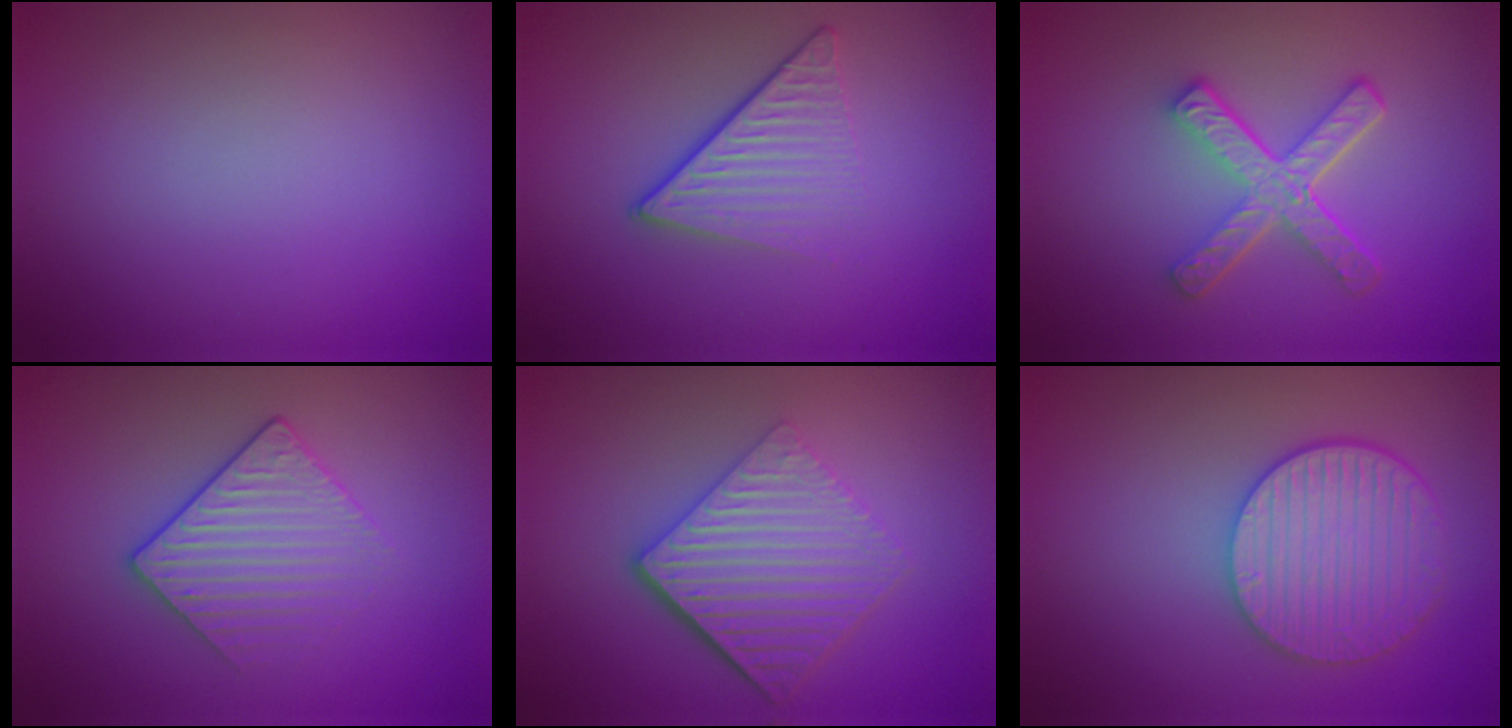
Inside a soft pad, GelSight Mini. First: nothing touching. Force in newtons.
{"total": 4.8, "press": 3.0, "slide": 3.7}
{"total": 5.0, "press": 3.6, "slide": 3.5}
{"total": 3.1, "press": 2.9, "slide": 1.2}
{"total": 6.7, "press": 4.4, "slide": 5.1}
{"total": 5.3, "press": 4.7, "slide": 2.4}